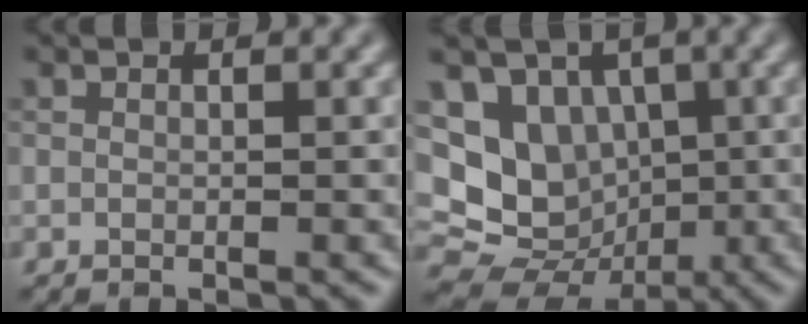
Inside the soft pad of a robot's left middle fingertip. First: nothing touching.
{"total": 10.8, "force": [1.0, 9.5, 5.1], "torque": [-0.094, 0.023, -0.005]}